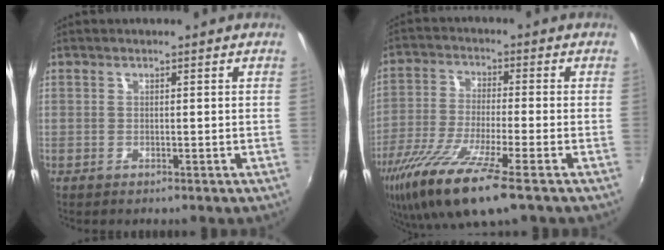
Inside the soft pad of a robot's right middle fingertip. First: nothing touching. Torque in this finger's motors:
{"motor_torque": [1.39, -0.75, 0.99, 0.21]}